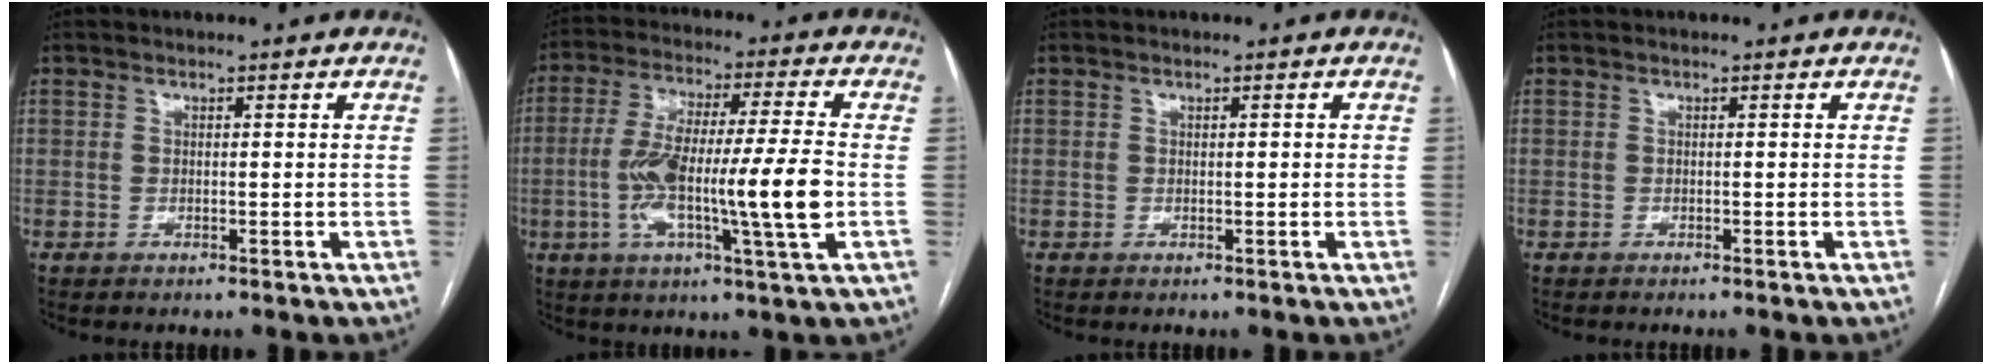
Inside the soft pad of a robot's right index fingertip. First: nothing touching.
{"total": 16.0, "force": [-2.6, 0.8, 15.8], "torque": [-0.293, 0.002, -0.050]}
{"total": 0.7, "force": [0.1, 0.2, 0.7], "torque": [-0.010, 0.001, 0.002]}
{"total": 0.0}